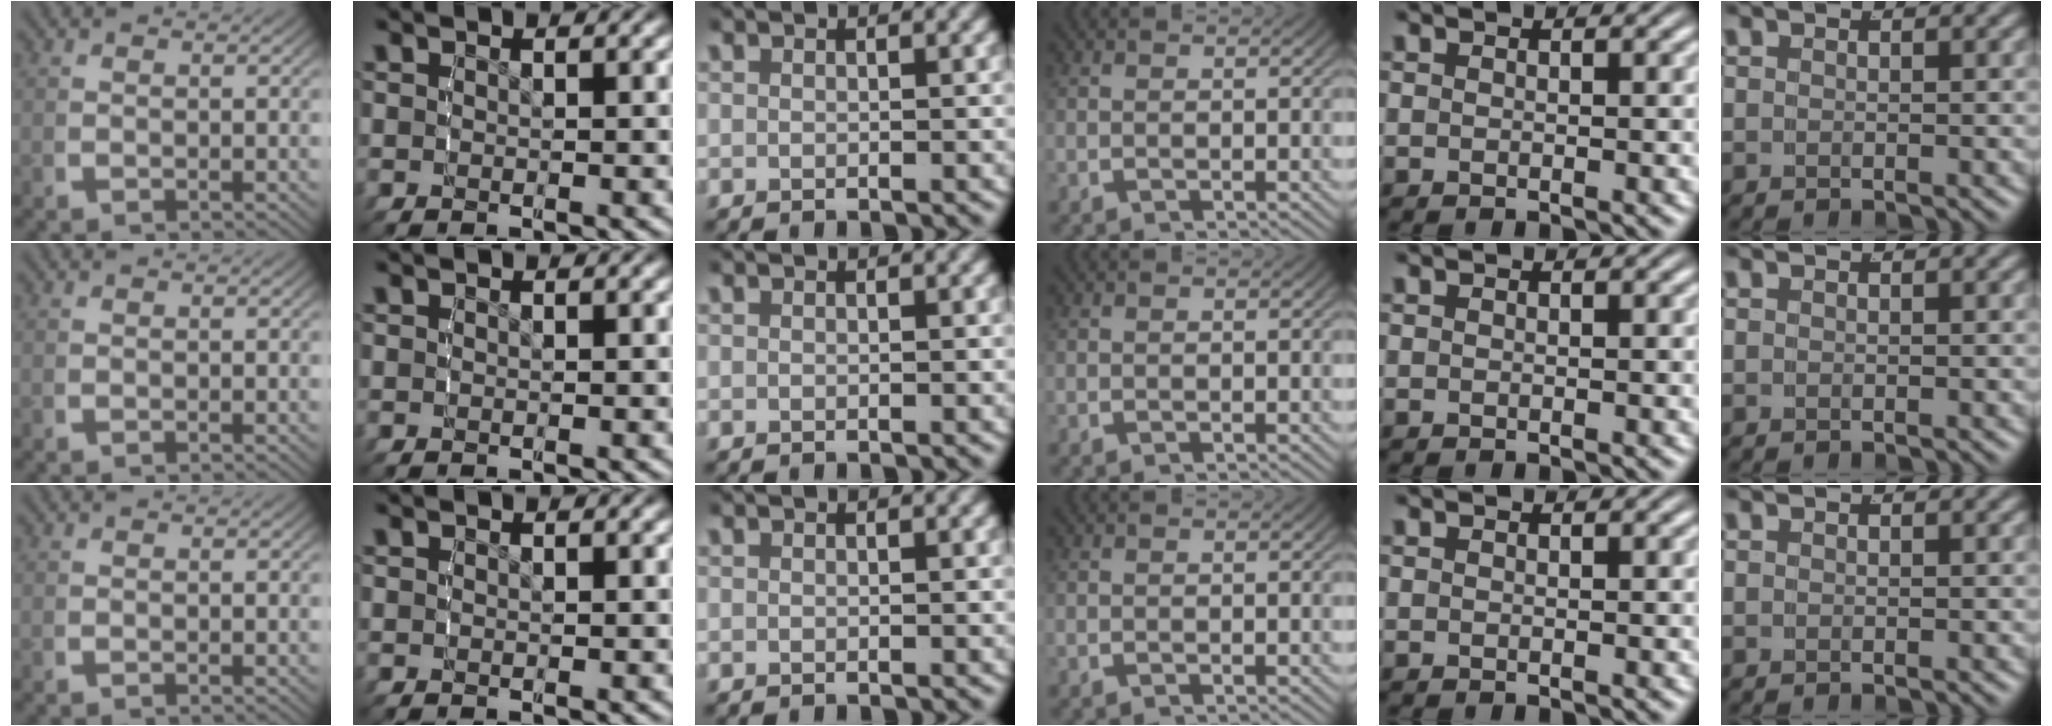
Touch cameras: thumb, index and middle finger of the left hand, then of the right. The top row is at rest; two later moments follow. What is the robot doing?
{"motion": "reach", "object": "router"}